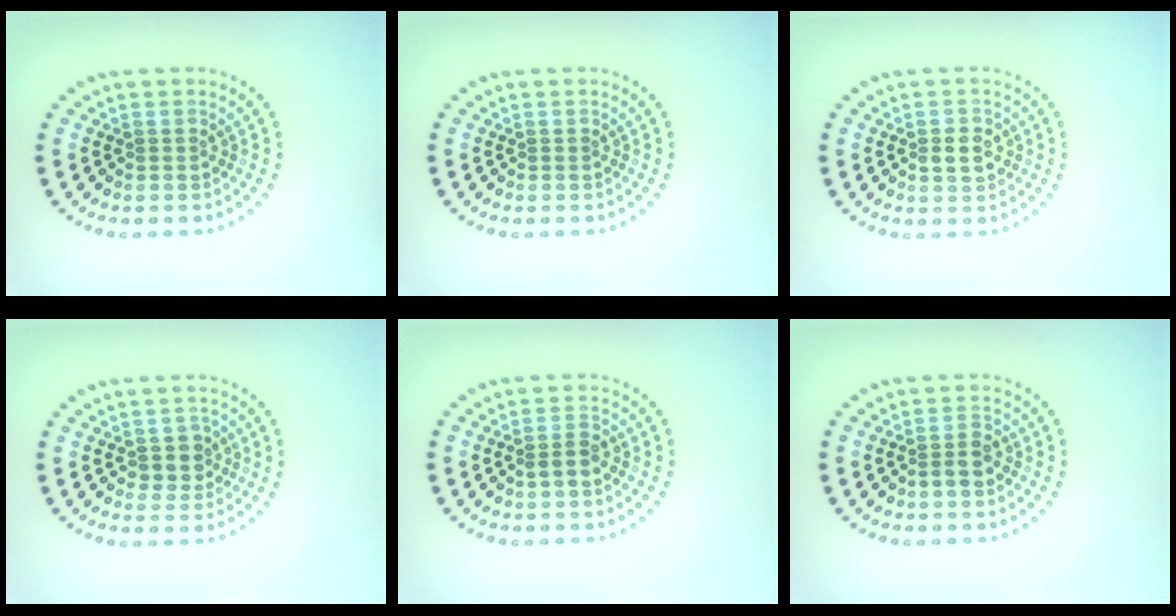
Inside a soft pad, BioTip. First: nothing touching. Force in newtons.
{"total": 0.0}
{"total": 2.1, "press": 2.1, "slide": 0.2}
{"total": 2.0, "press": 1.8, "slide": 0.9}
{"total": 1.6, "press": 1.5, "slide": 0.6}
{"total": 1.7, "press": 1.5, "slide": 0.8}